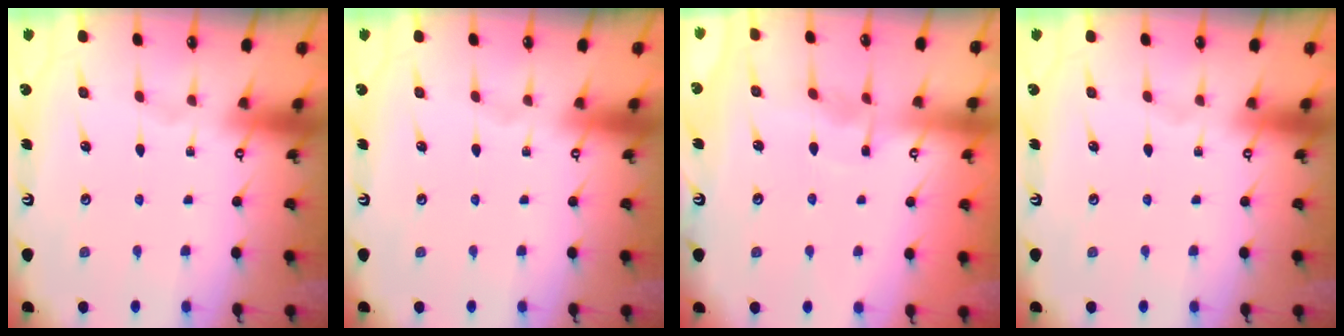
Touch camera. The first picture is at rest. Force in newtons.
{"total": 0.0}
{"total": 2.8, "press": 2.8, "slide": 0.3}
{"total": 0.0}